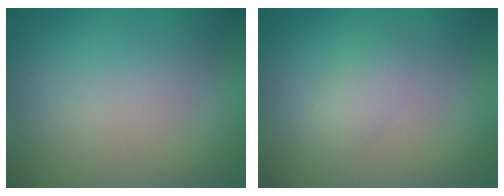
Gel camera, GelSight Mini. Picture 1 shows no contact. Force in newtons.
{"total": 1.6, "press": 1.6, "slide": 0.1}